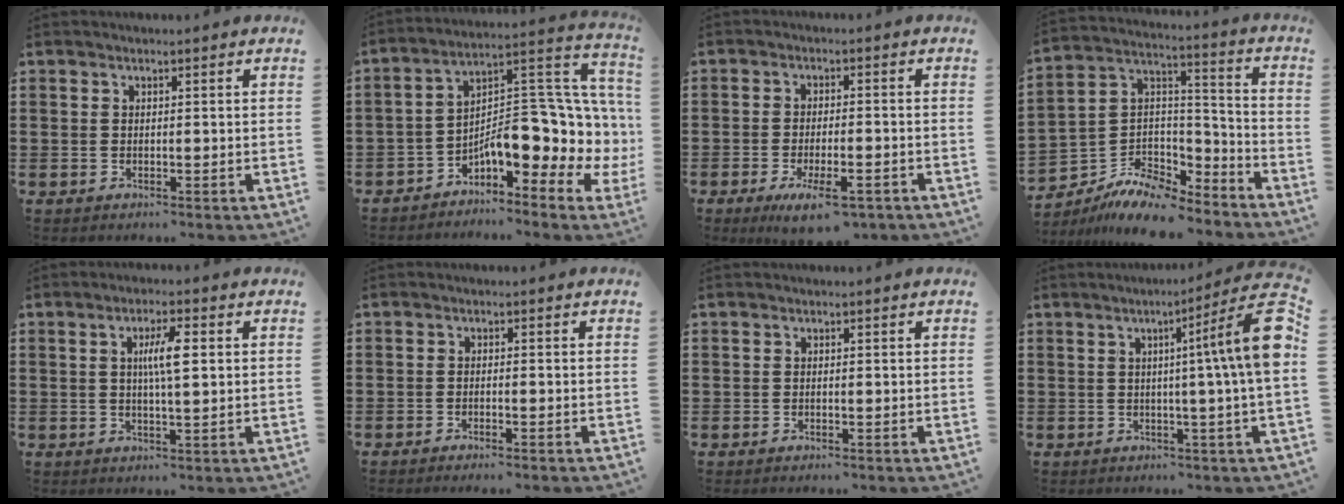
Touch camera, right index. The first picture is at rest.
{"total": 11.1, "force": [-2.9, 4.6, 9.6], "torque": [-0.116, -0.041, -0.062]}
{"total": 6.0, "force": [-3.7, 1.6, 4.4], "torque": [-0.081, -0.006, -0.065]}
{"total": 9.4, "force": [-8.3, 3.4, 2.6], "torque": [-0.059, 0.018, -0.164]}
{"total": 5.0, "force": [0.9, 0.9, 4.9], "torque": [-0.095, 0.007, 0.011]}
{"total": 1.0, "force": [-0.9, -0.1, 0.4], "torque": [-0.008, -0.002, -0.017]}
{"total": 0.5, "force": [-0.3, 0.4, 0.0], "torque": [-0.001, 0.004, -0.008]}
{"total": 10.5, "force": [2.3, -0.5, 10.2], "torque": [-0.148, -0.029, 0.028]}